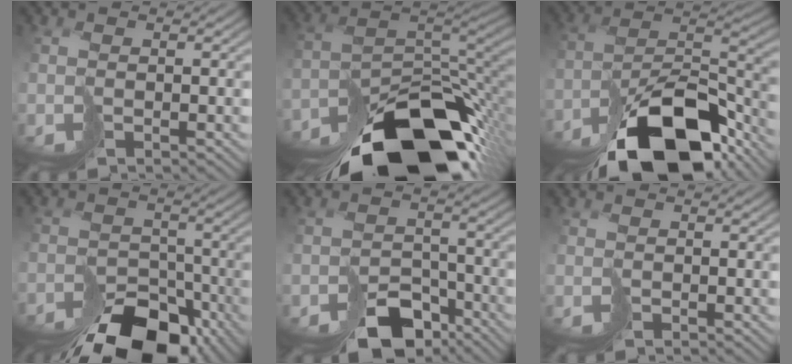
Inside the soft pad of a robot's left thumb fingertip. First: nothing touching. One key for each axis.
{"total": 18.0, "fx": -13.0, "fy": 7.7, "fz": 9.7, "tx": -0.160, "ty": -0.034, "tz": -0.182}
{"total": 17.3, "fx": -12.7, "fy": 6.5, "fz": 9.7, "tx": -0.160, "ty": -0.026, "tz": -0.199}
{"total": 13.4, "fx": -11.4, "fy": 5.3, "fz": 4.8, "tx": -0.062, "ty": -0.024, "tz": -0.155}
{"total": 7.4, "fx": -5.7, "fy": 3.8, "fz": 2.7, "tx": -0.034, "ty": -0.017, "tz": -0.088}
{"total": 0.0}